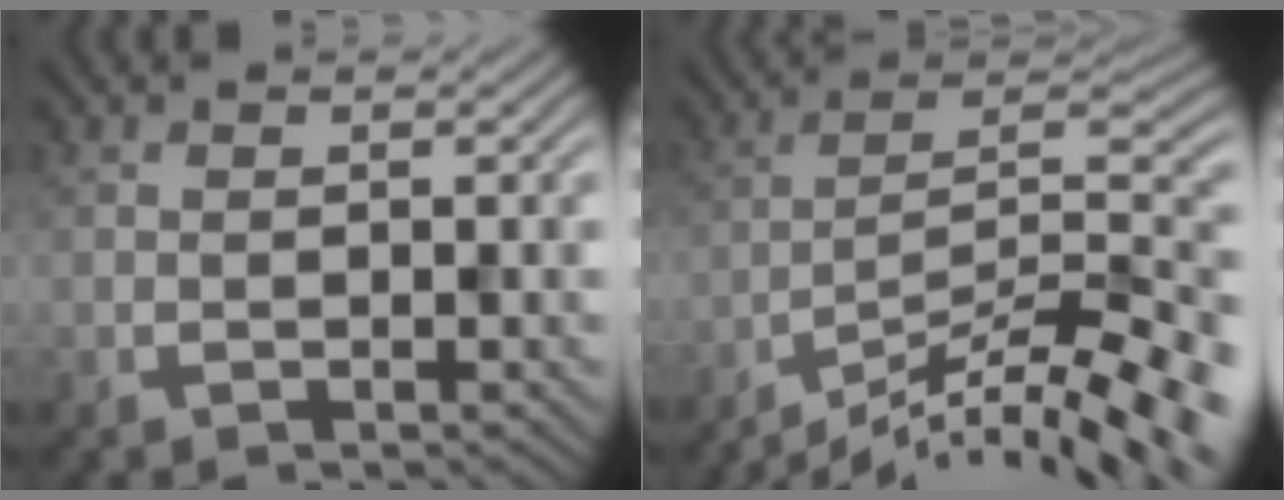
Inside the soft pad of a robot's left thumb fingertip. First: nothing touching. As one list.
[{"total": 13.7, "force": [-11.5, 1.8, 7.1], "torque": [-0.111, 0.003, -0.186]}]